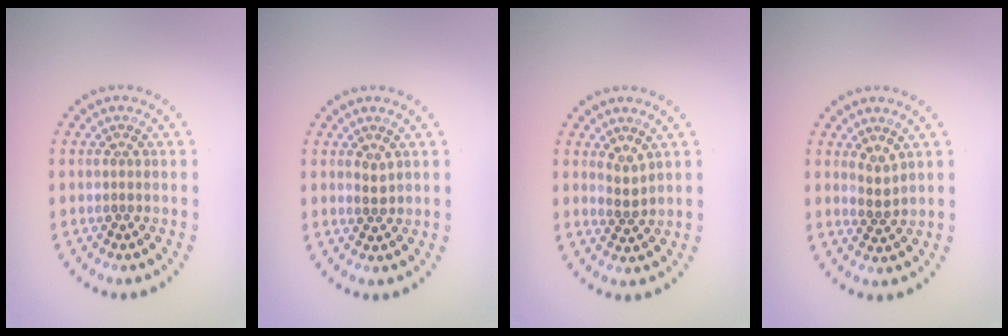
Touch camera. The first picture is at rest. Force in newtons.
{"total": 1.0, "press": 1.0, "slide": 0.4}
{"total": 1.6, "press": 1.2, "slide": 1.1}
{"total": 1.6, "press": 1.2, "slide": 1.1}